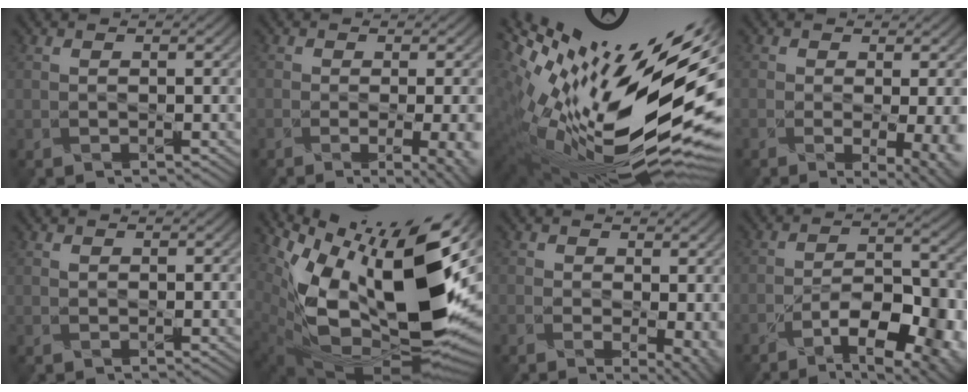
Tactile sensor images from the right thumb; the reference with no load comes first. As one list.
[{"total": 7.9, "force": [-2.4, 3.2, 6.8], "torque": [-0.064, -0.009, -0.019]}, {"total": 18.4, "force": [1.1, 7.1, 16.9], "torque": [-0.294, -0.023, 0.025]}, {"total": 8.4, "force": [-1.9, 3.7, 7.3], "torque": [-0.065, -0.006, -0.010]}, {"total": 0.6, "force": [0.5, 0.4, -0.1], "torque": [0.003, -0.004, 0.013]}, {"total": 18.7, "force": [3.0, 9.8, 15.7], "torque": [-0.269, -0.022, 0.066]}, {"total": 5.9, "force": [-0.8, 3.1, 5.0], "torque": [-0.068, -0.018, 0.004]}, {"total": 11.9, "force": [-7.5, 4.7, 8.0], "torque": [-0.115, -0.005, -0.110]}]